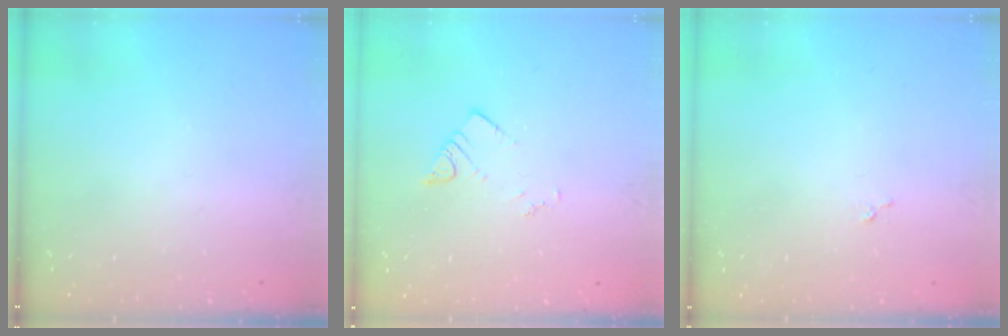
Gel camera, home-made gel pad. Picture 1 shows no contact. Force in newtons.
{"total": 3.6, "press": 3.6, "slide": 0.1}
{"total": 3.5, "press": 3.5, "slide": 0.1}